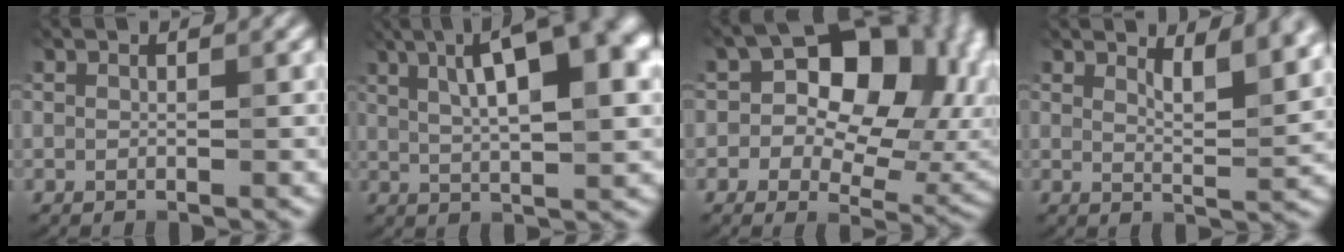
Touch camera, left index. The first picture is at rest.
{"total": 11.2, "force": [3.2, 3.2, 10.2], "torque": [-0.145, 0.027, 0.065]}
{"total": 13.4, "force": [1.4, 9.1, 9.8], "torque": [-0.094, 0.019, 0.040]}
{"total": 2.9, "force": [2.1, 0.2, 1.9], "torque": [-0.037, 0.001, 0.060]}